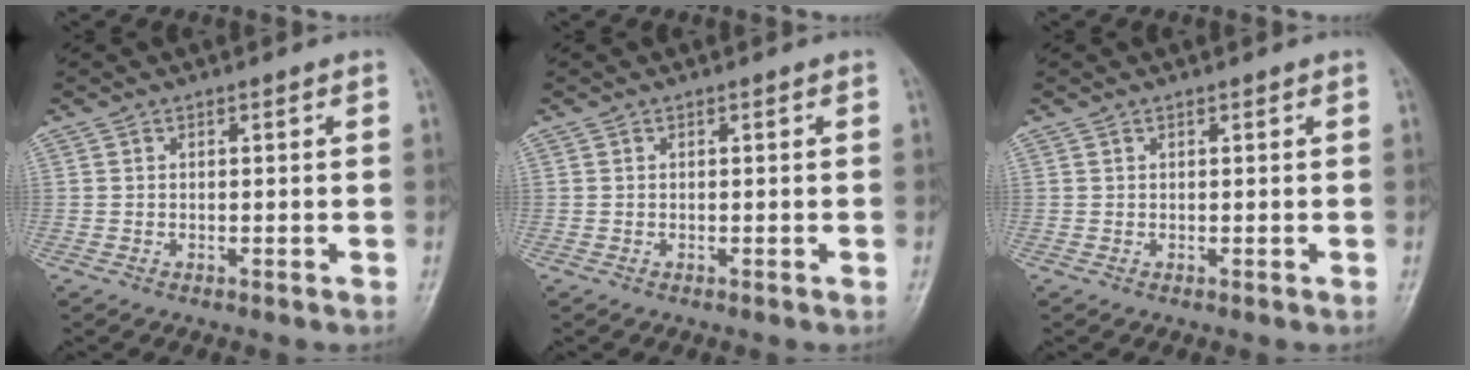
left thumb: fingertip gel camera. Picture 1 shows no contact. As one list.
[{"total": 0.0}, {"total": 0.0}]